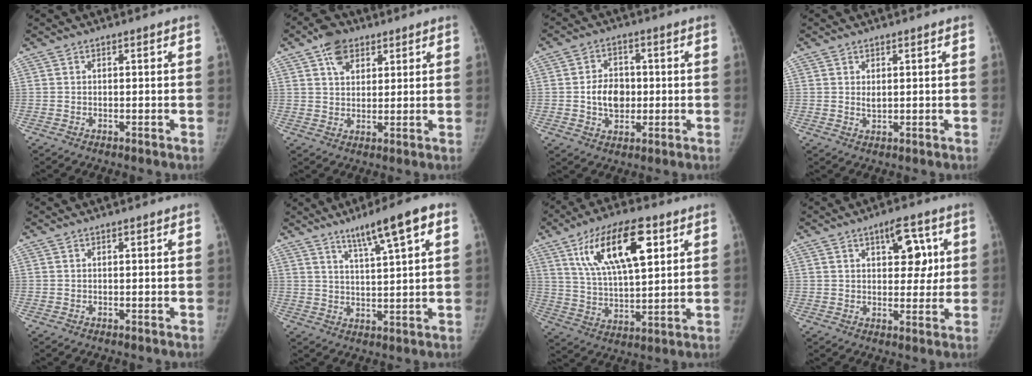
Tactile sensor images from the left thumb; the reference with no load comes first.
{"total": 6.7, "force": [3.6, 4.5, 3.3], "torque": [-0.034, -0.011, 0.060]}
{"total": 7.4, "force": [-0.5, 5.8, 4.6], "torque": [-0.047, 0.009, -0.009]}
{"total": 1.4, "force": [0.4, 0.9, 1.0], "torque": [-0.008, -0.004, 0.010]}
{"total": 0.0}
{"total": 10.3, "force": [5.6, 1.2, 8.5], "torque": [-0.130, -0.013, 0.089]}
{"total": 17.9, "force": [7.8, 7.2, 14.5], "torque": [-0.226, -0.018, 0.140]}
{"total": 8.5, "force": [2.8, 4.6, 6.6], "torque": [-0.056, -0.007, 0.036]}